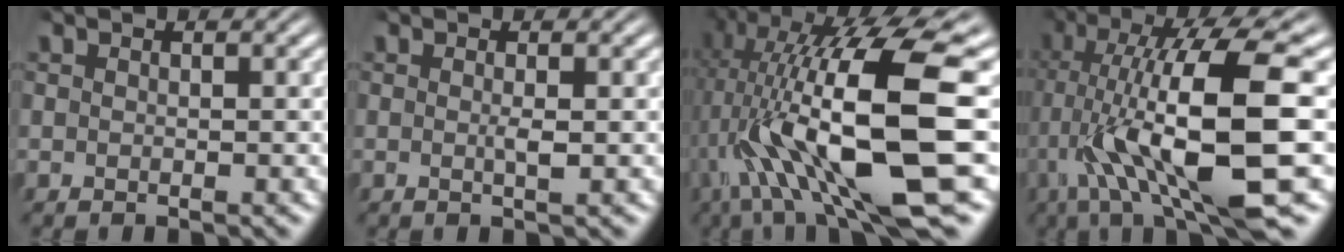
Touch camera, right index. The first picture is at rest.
{"total": 1.0, "force": [0.1, 0.0, 1.0], "torque": [-0.012, 0.001, -0.004]}
{"total": 15.0, "force": [0.1, 6.4, 13.6], "torque": [-0.227, 0.003, 0.000]}
{"total": 12.4, "force": [0.0, 4.4, 11.7], "torque": [-0.198, -0.003, 0.007]}